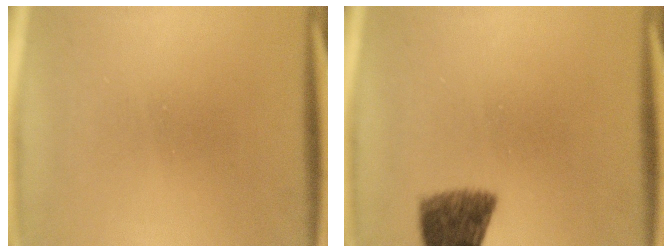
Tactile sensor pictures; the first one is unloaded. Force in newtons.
{"total": 7.9}